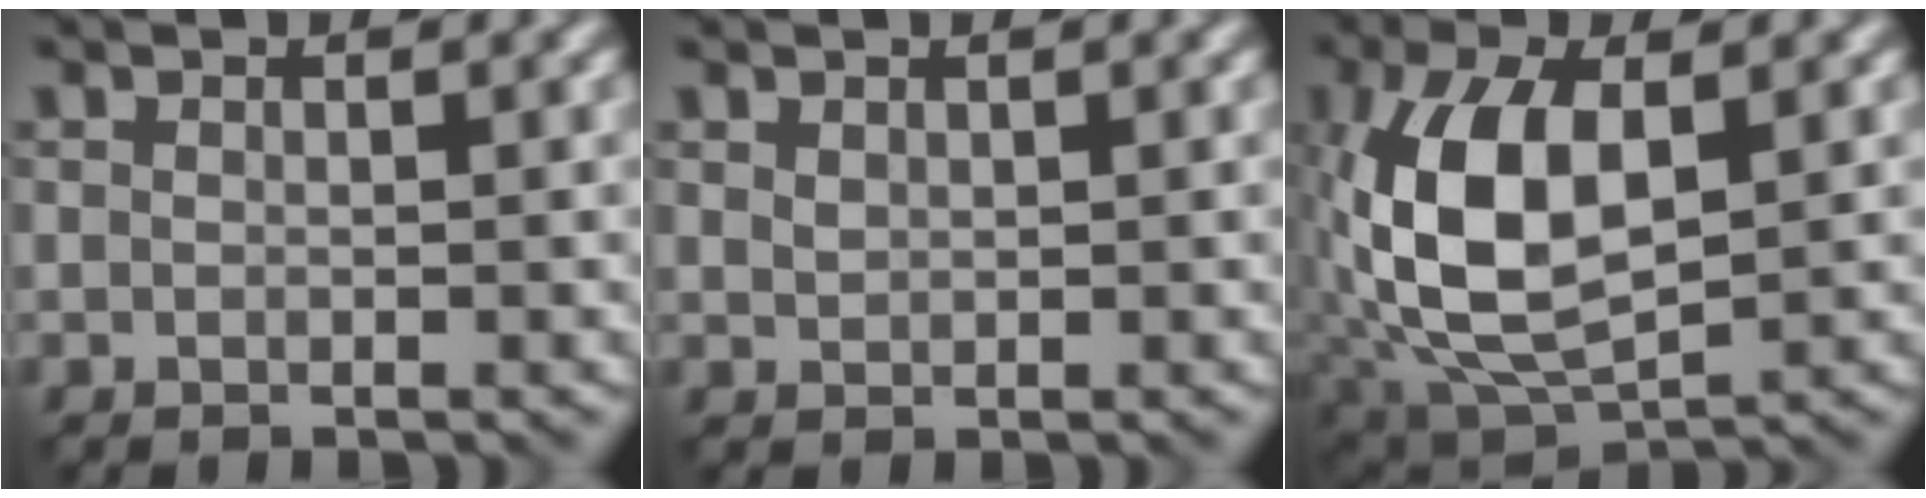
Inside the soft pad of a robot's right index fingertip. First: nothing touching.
{"total": 0.8, "force": [0.6, 0.4, 0.3], "torque": [-0.010, 0.000, 0.015]}
{"total": 10.0, "force": [0.7, 5.1, 8.6], "torque": [-0.186, 0.005, 0.013]}